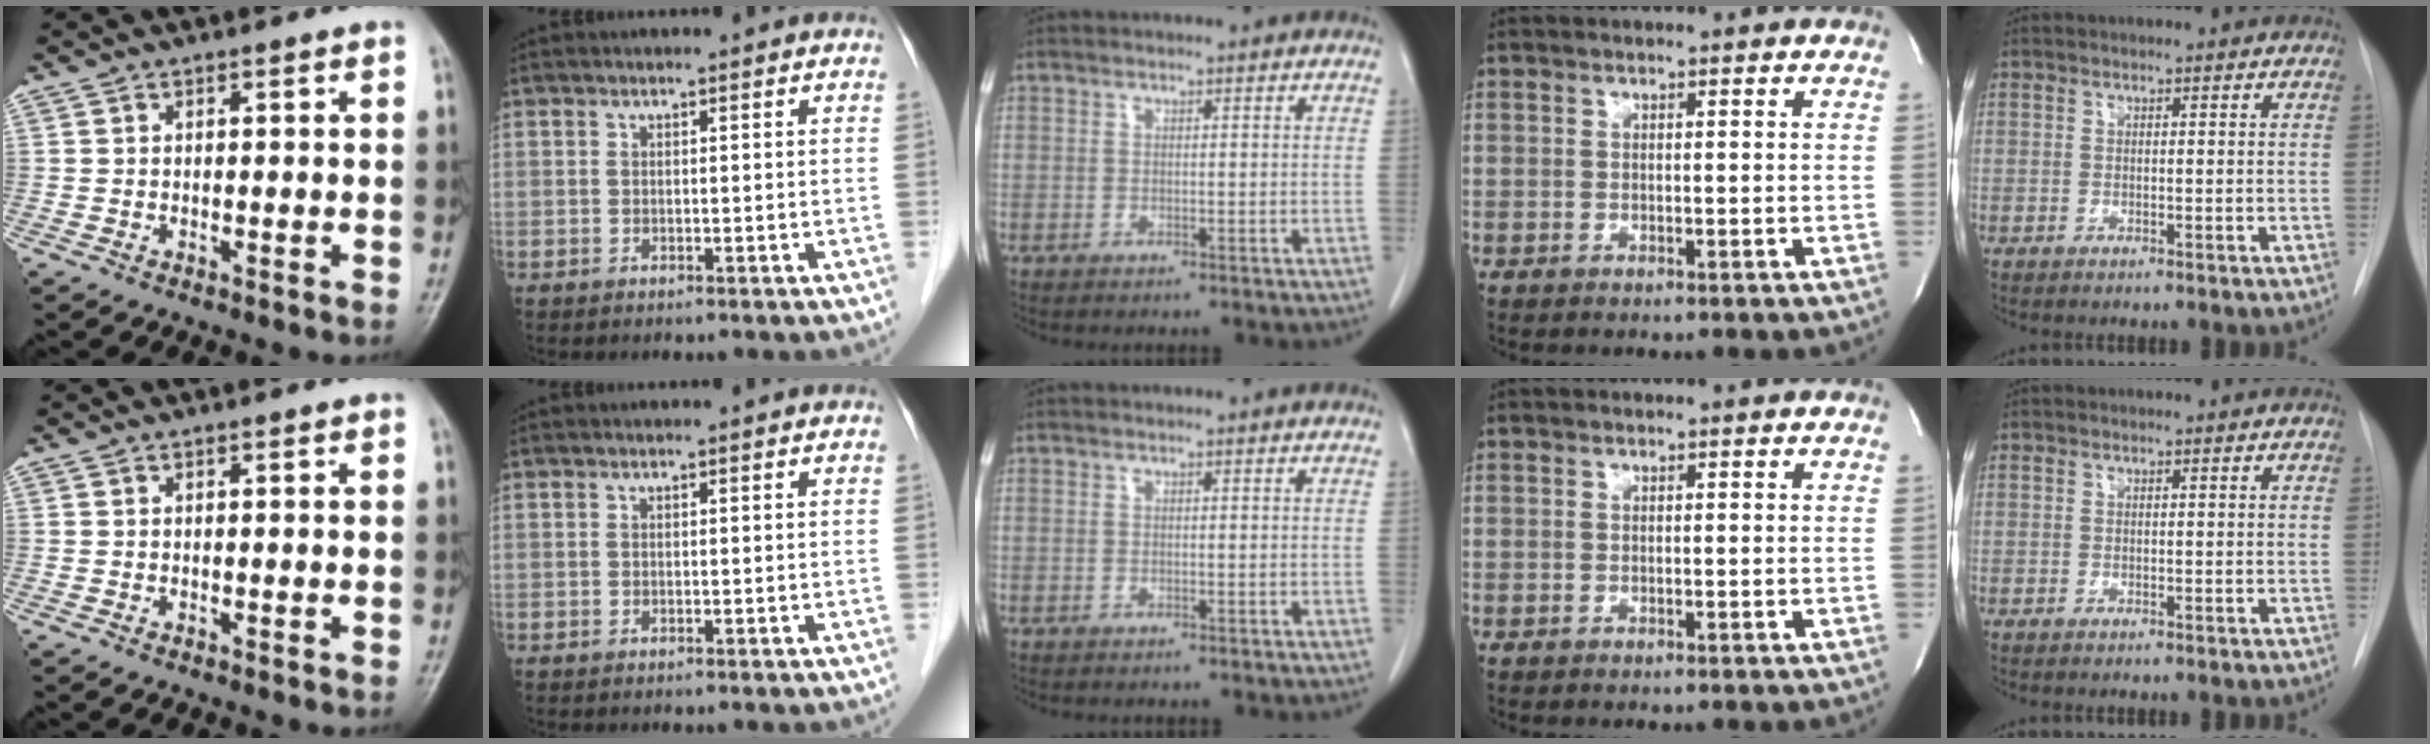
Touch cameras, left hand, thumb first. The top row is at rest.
{}